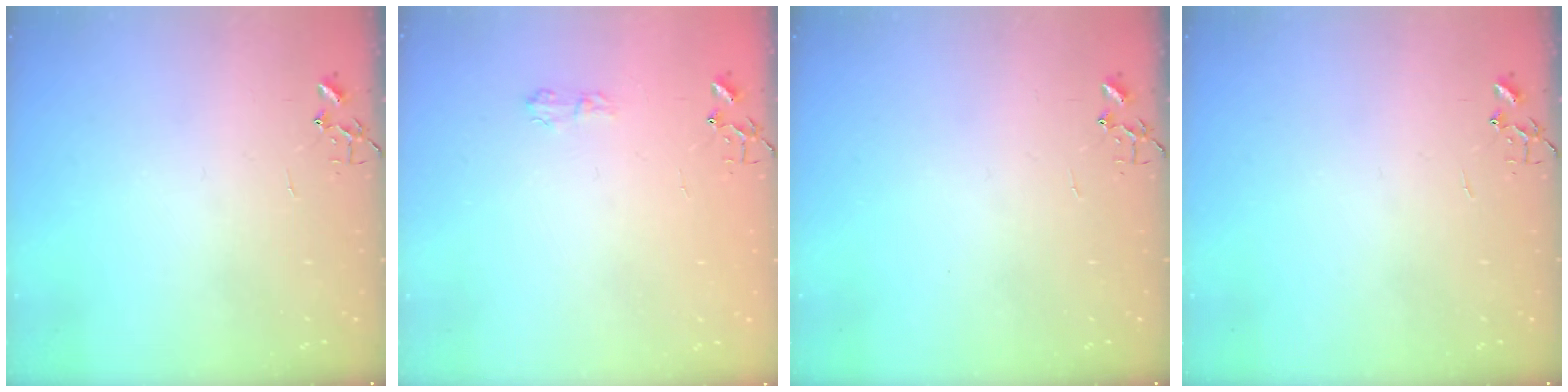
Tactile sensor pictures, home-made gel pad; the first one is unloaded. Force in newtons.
{"total": 4.1, "press": 4.1, "slide": 0.6}
{"total": 0.0}
{"total": 0.0}